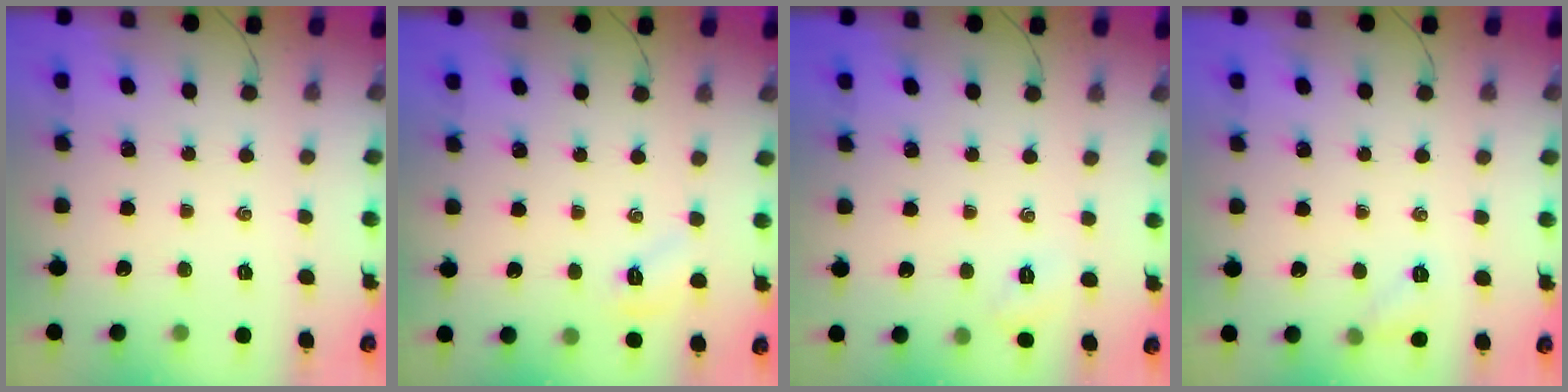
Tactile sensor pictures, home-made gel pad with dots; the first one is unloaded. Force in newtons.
{"total": 5.6, "press": 5.5, "slide": 1.1}
{"total": 3.0, "press": 2.9, "slide": 0.8}
{"total": 6.2, "press": 6.0, "slide": 1.7}